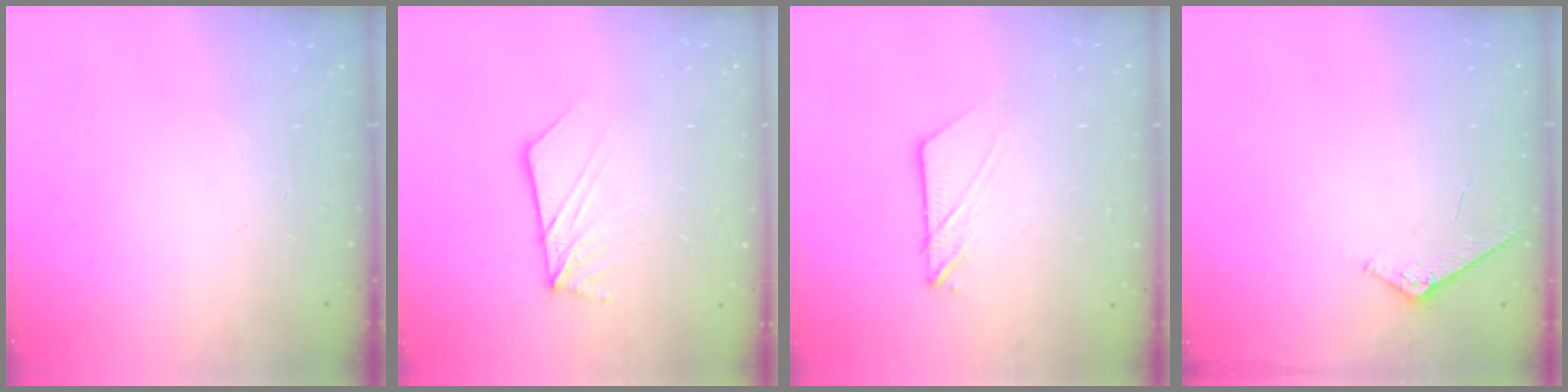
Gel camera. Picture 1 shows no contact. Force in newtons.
{"total": 9.3, "press": 9.2, "slide": 1.3}
{"total": 7.9, "press": 7.8, "slide": 0.4}
{"total": 3.9, "press": 3.9, "slide": 0.5}